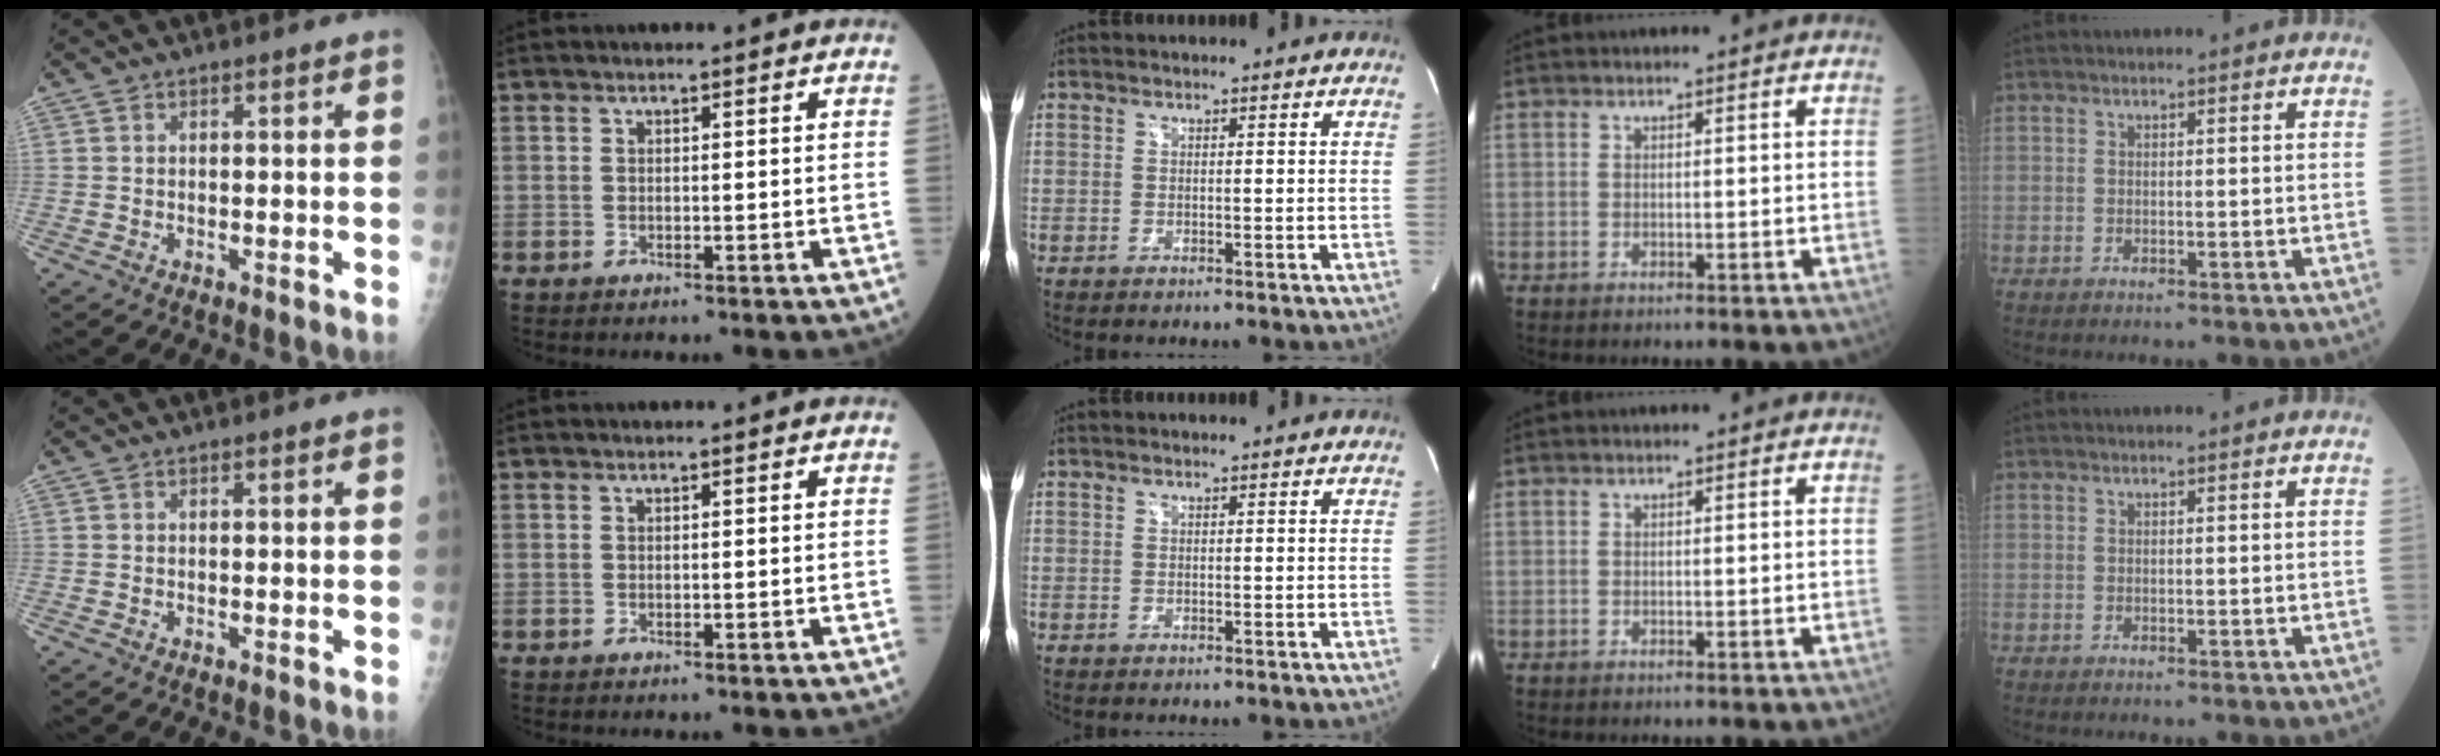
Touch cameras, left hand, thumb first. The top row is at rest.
{}